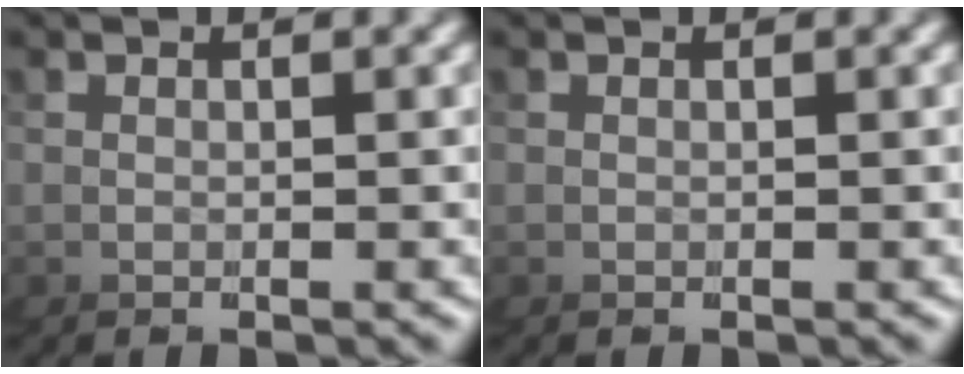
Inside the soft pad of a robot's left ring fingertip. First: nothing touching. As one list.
[{"total": 0.0}]